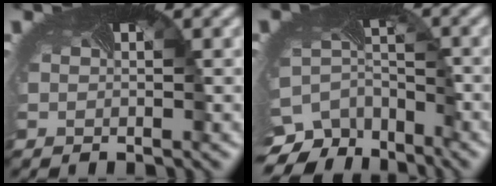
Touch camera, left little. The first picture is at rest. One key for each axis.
{"total": 8.4, "fx": -6.1, "fy": 4.9, "fz": 3.1, "tx": -0.066, "ty": -0.015, "tz": -0.095}